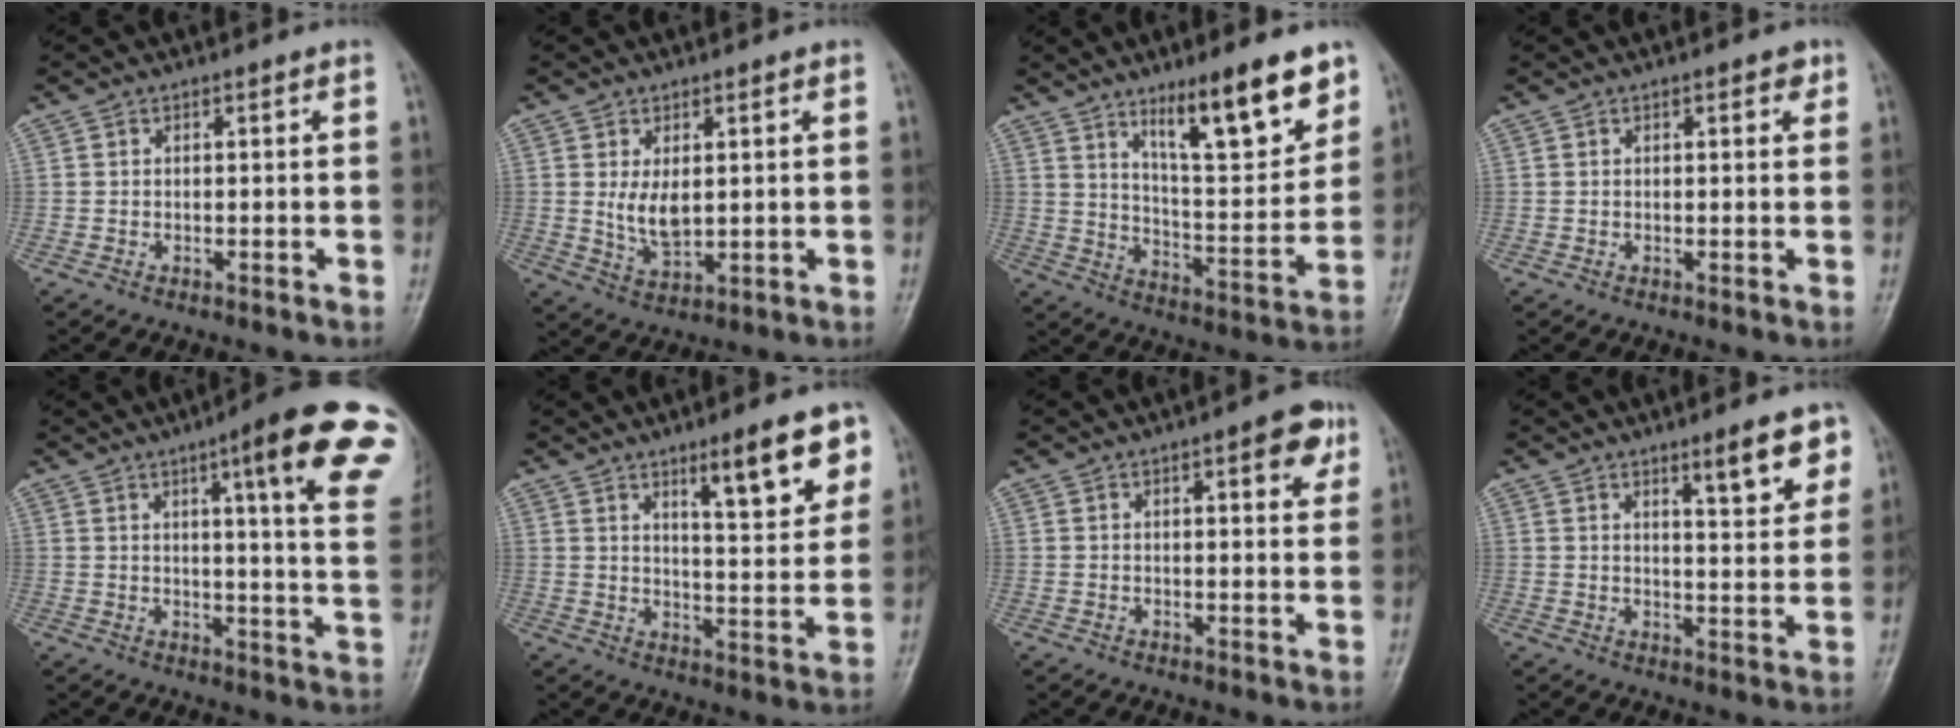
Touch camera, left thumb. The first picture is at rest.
{"total": 5.6, "force": [0.9, 3.2, 4.5], "torque": [-0.071, -0.016, 0.025]}
{"total": 16.4, "force": [10.4, 4.0, 12.0], "torque": [-0.155, -0.065, 0.175]}
{"total": 2.3, "force": [1.1, 1.1, 1.7], "torque": [-0.014, -0.001, 0.012]}
{"total": 18.7, "force": [9.4, 2.3, 16.0], "torque": [-0.189, -0.034, 0.106]}
{"total": 12.3, "force": [6.8, 3.0, 9.8], "torque": [-0.120, -0.035, 0.102]}
{"total": 6.1, "force": [2.9, 2.1, 5.0], "torque": [-0.045, -0.007, 0.030]}
{"total": 8.2, "force": [4.8, 2.0, 6.3], "torque": [-0.073, -0.030, 0.069]}